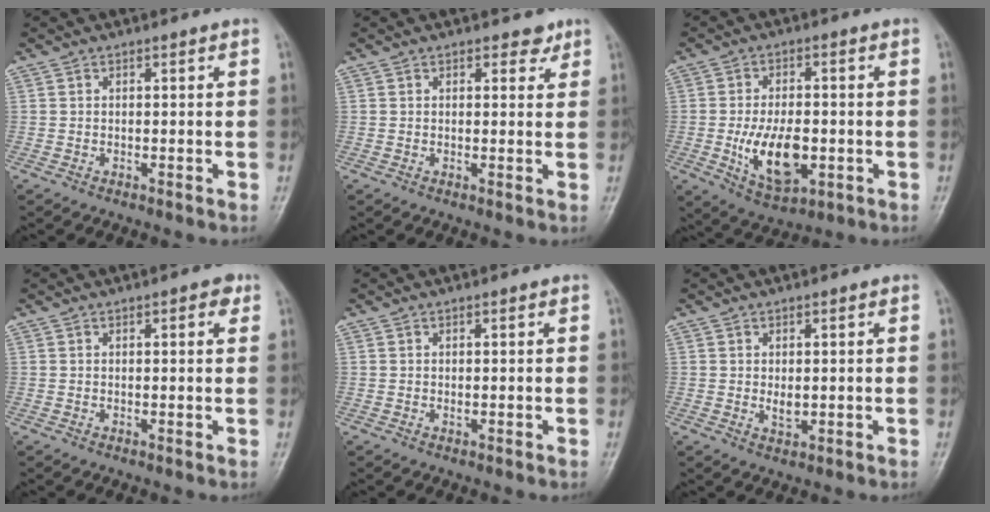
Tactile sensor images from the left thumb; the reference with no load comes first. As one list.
[{"total": 2.5, "force": [1.7, 1.6, 1.0], "torque": [0.009, -0.008, 0.019]}, {"total": 11.6, "force": [-2.3, 6.3, 9.4], "torque": [-0.150, -0.001, -0.030]}, {"total": 2.7, "force": [1.3, 1.3, 2.0], "torque": [-0.014, -0.001, 0.013]}, {"total": 0.9, "force": [0.3, 0.6, 0.6], "torque": [-0.006, -0.002, 0.005]}, {"total": 2.7, "force": [0.3, 1.7, 2.0], "torque": [-0.023, -0.008, 0.007]}]